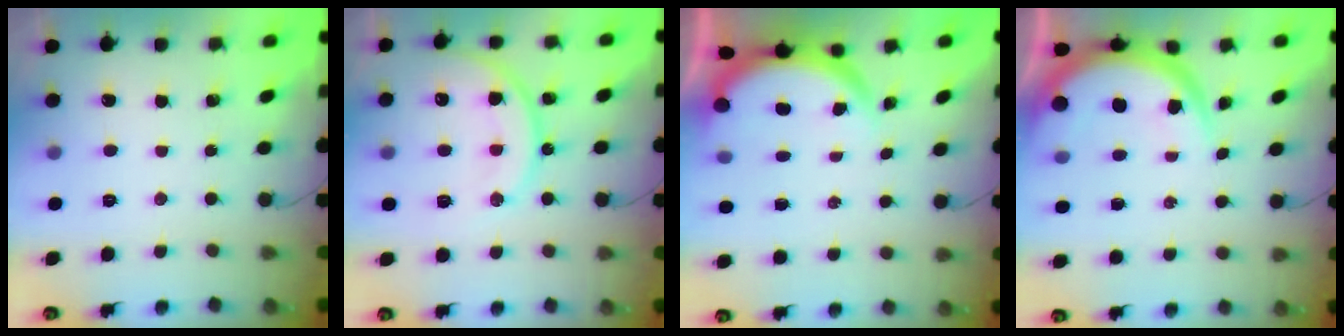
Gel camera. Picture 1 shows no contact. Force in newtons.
{"total": 13.9, "press": 13.8, "slide": 0.8}
{"total": 3.7, "press": 3.7, "slide": 0.1}
{"total": 8.2, "press": 8.1, "slide": 1.0}